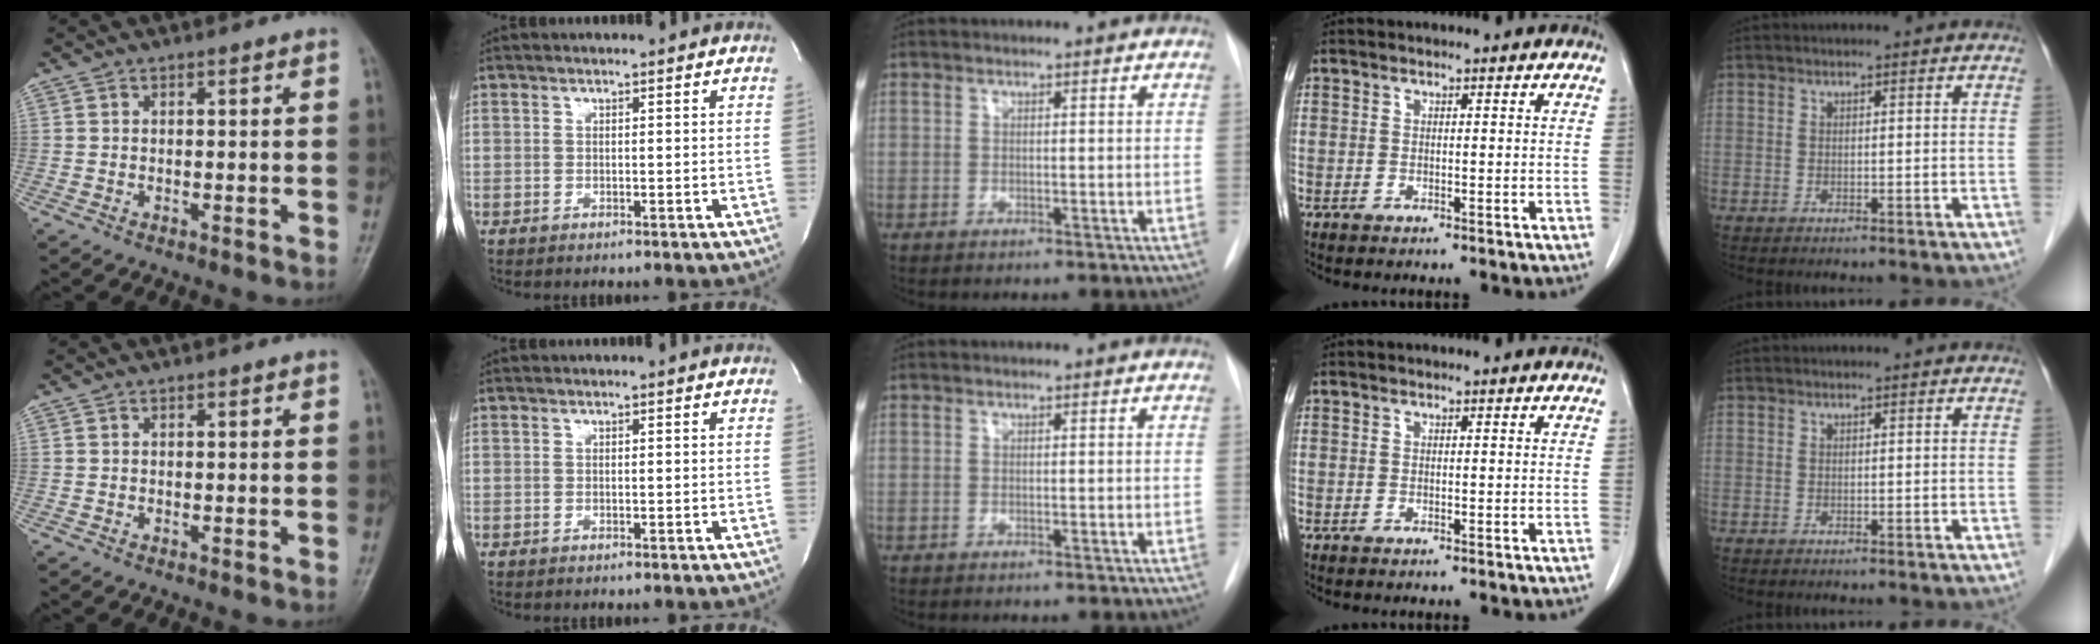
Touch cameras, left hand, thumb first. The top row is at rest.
{}